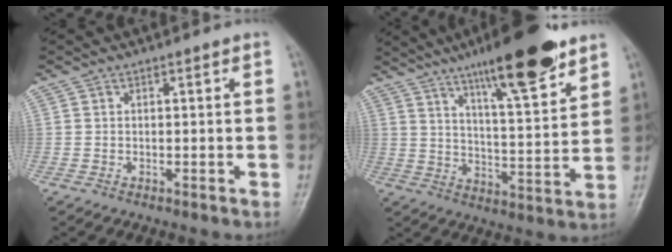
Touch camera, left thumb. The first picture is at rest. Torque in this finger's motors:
{"motor_torque": [1.15, -0.07, 1.37, -1.40, 0.30]}